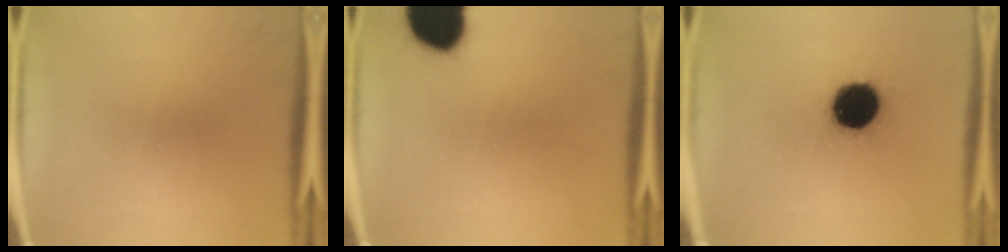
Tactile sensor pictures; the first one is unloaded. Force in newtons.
{"total": 15.5}
{"total": 16.2}